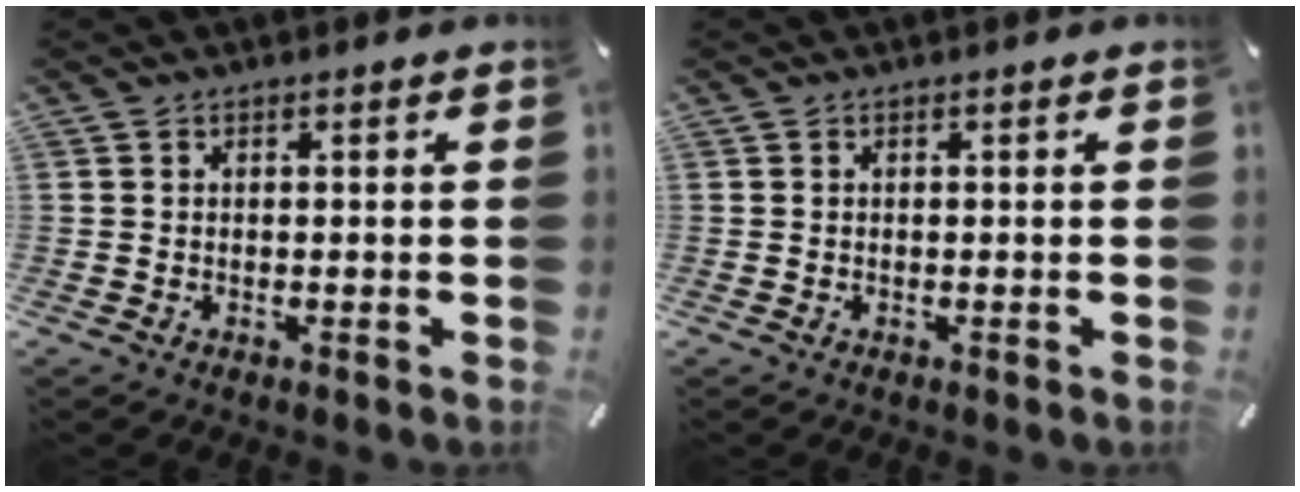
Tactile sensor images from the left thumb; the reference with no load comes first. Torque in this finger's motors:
{"motor_torque": [-0.20, -0.20, -0.02, 0.16, 0.00]}